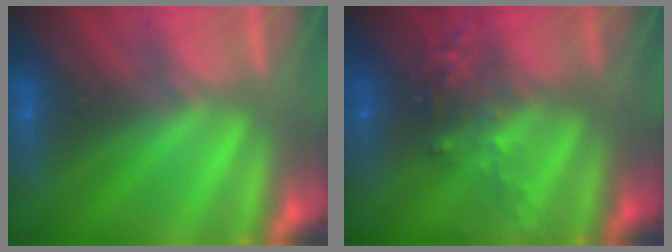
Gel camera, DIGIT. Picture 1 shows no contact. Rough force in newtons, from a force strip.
{"total": 2.5}